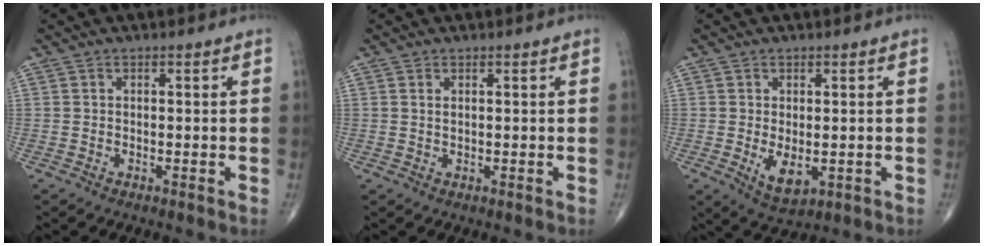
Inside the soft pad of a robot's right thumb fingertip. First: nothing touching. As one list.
[{"total": 0.7, "force": [0.4, 0.2, 0.5], "torque": [-0.010, -0.002, 0.008]}, {"total": 5.1, "force": [-0.7, 2.7, 4.3], "torque": [-0.065, -0.014, 0.001]}]